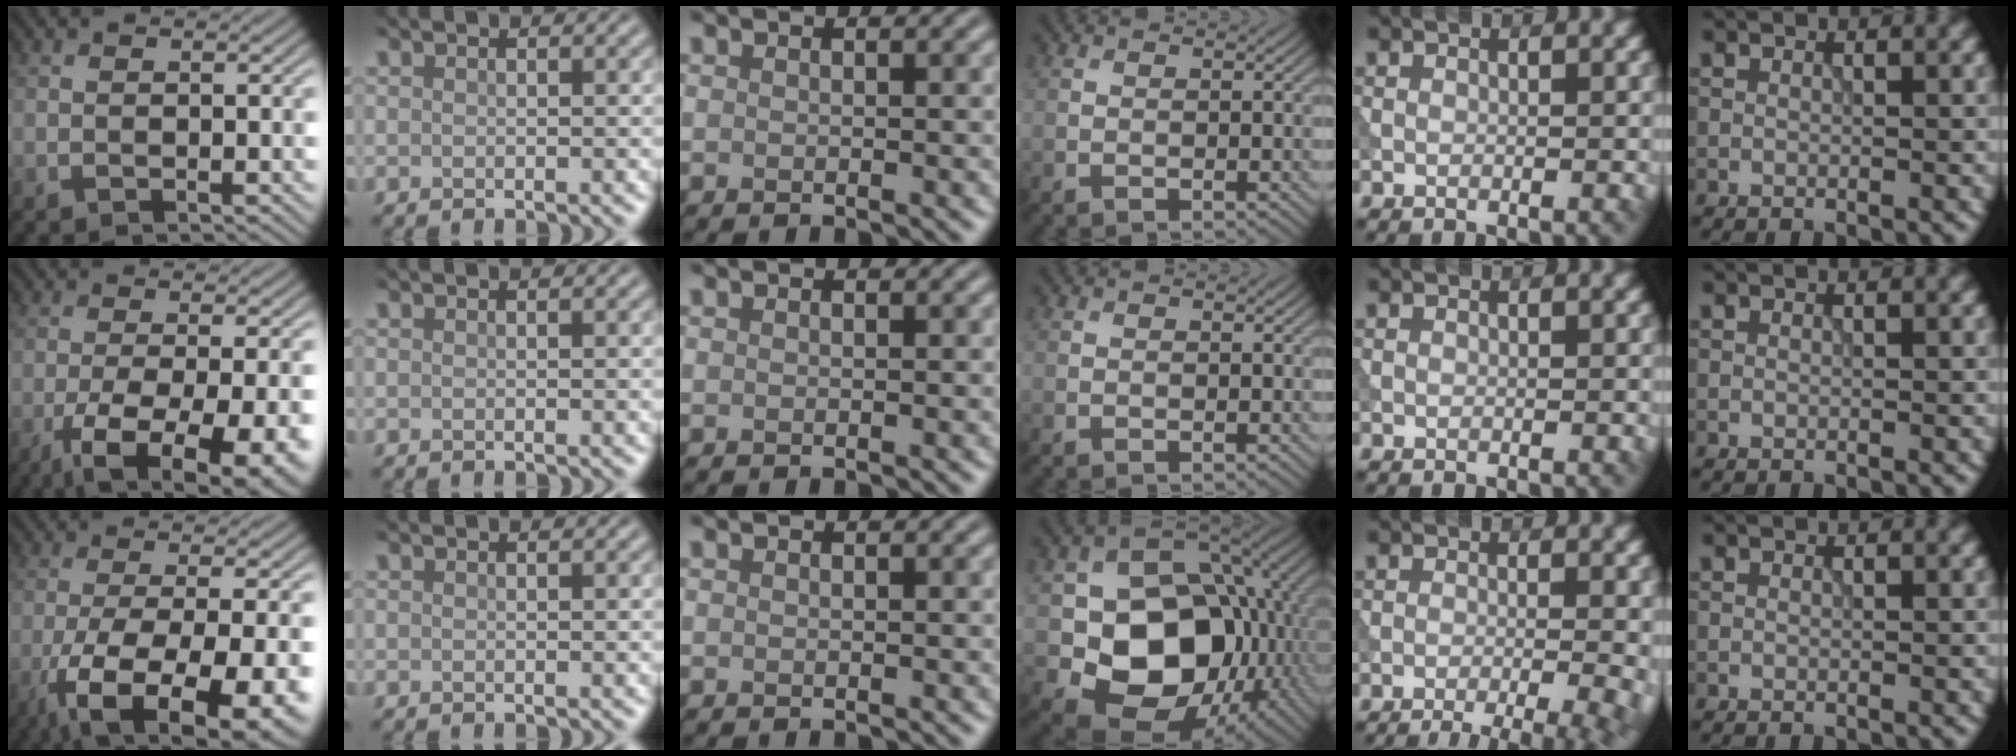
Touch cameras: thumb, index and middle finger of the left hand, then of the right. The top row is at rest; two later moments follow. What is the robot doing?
{"motion": "extract", "object": "tissue"}